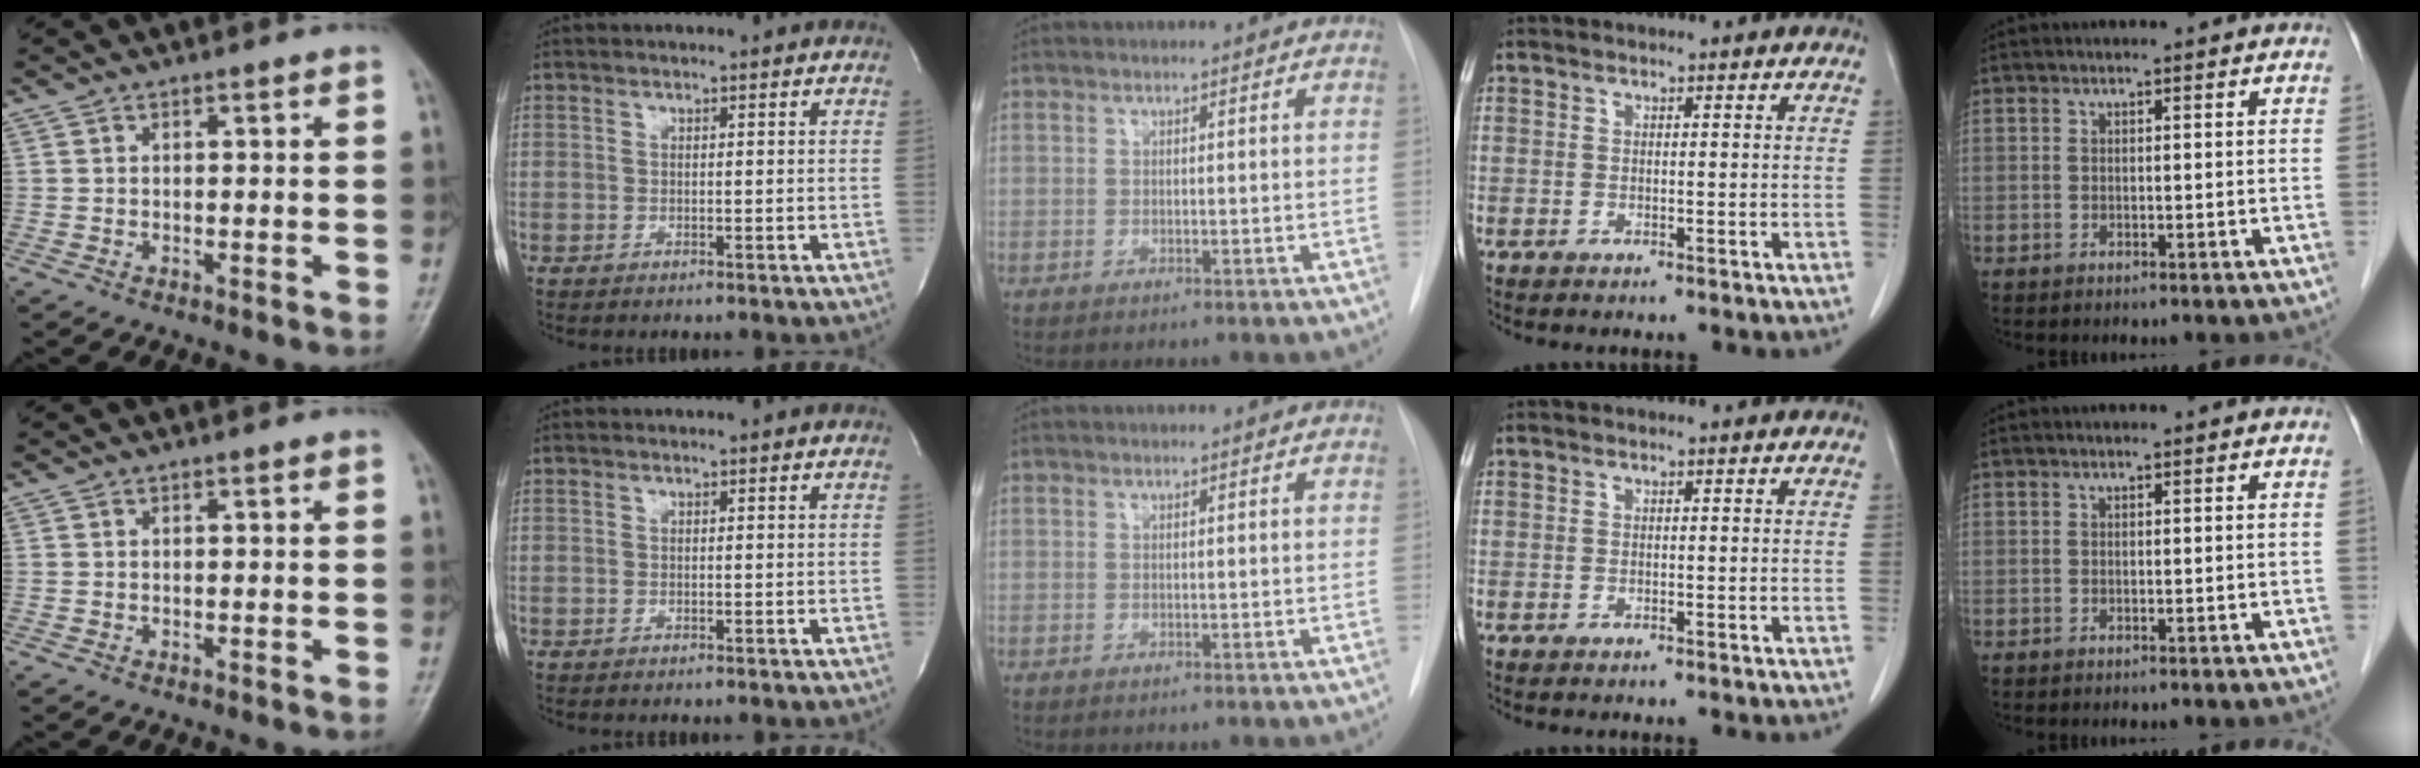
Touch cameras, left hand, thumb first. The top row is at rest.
{}